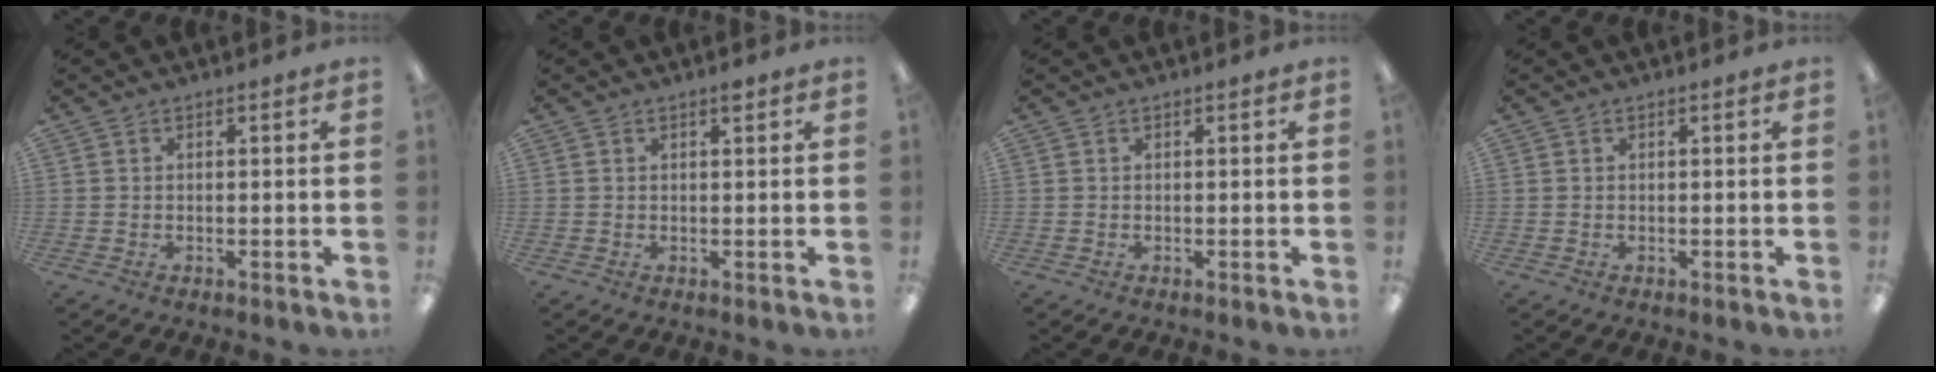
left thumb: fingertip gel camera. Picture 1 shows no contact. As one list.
[{"total": 1.1, "force": [0.8, 0.2, 0.7], "torque": [-0.007, -0.002, 0.012]}, {"total": 0.0}, {"total": 0.0}]